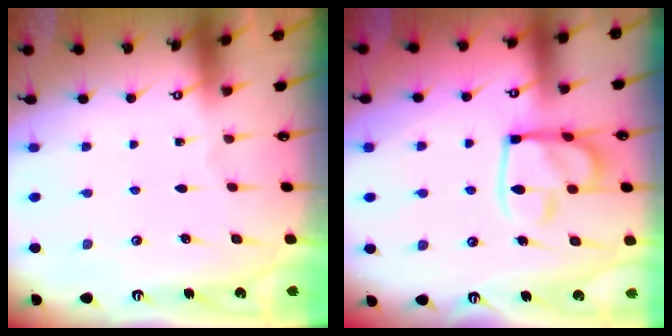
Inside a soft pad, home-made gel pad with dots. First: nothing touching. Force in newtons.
{"total": 12.7, "press": 12.7, "slide": 1.3}